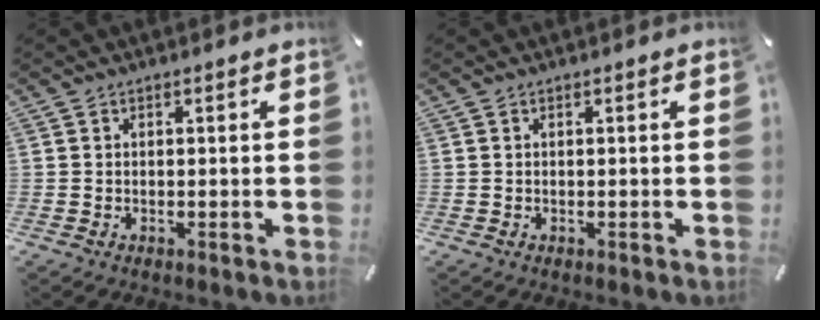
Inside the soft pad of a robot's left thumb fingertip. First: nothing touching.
{"total": 0.0}